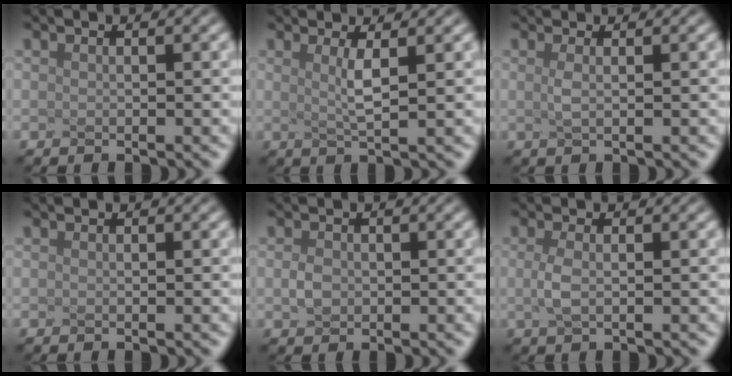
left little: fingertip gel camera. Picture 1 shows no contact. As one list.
[{"total": 1.5, "force": [-0.5, -0.9, 1.0], "torque": [-0.051, -0.007, 0.032]}, {"total": 0.6, "force": [0.0, -0.1, 0.6], "torque": [-0.030, -0.002, 0.006]}, {"total": 0.0}, {"total": 1.5, "force": [-1.2, -0.5, -0.7], "torque": [-0.028, -0.006, 0.024]}, {"total": 1.4, "force": [-1.2, -0.6, 0.4], "torque": [-0.039, -0.005, 0.018]}]